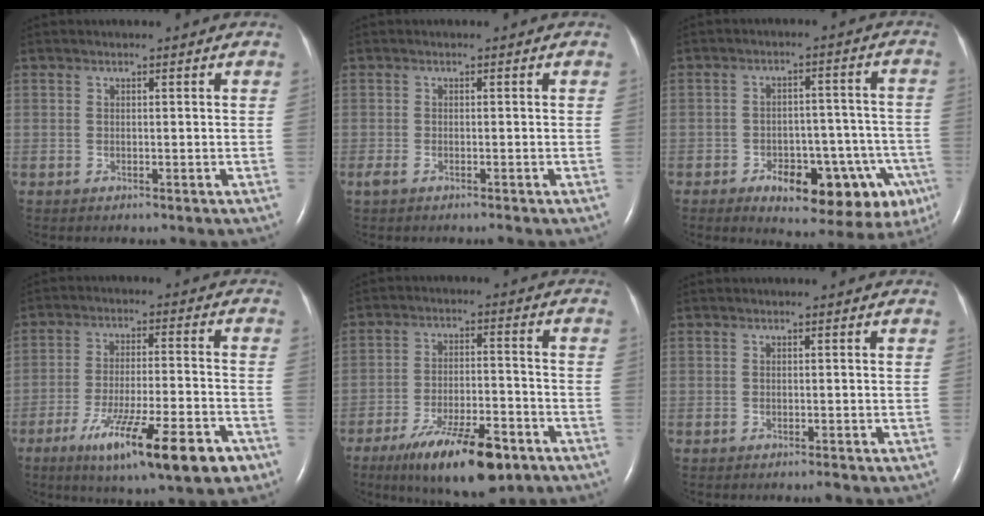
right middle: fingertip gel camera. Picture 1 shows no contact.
{"total": 1.5, "force": [-1.0, 0.3, 1.1], "torque": [-0.028, -0.005, -0.019]}
{"total": 15.4, "force": [-8.1, 6.8, 11.2], "torque": [-0.083, 0.034, -0.098]}
{"total": 15.3, "force": [-8.7, 1.8, 12.5], "torque": [-0.181, -0.026, -0.134]}
{"total": 13.7, "force": [-8.7, 3.5, 10.0], "torque": [-0.165, -0.016, -0.140]}
{"total": 0.6, "force": [-0.5, -0.1, 0.3], "torque": [-0.008, -0.001, -0.008]}